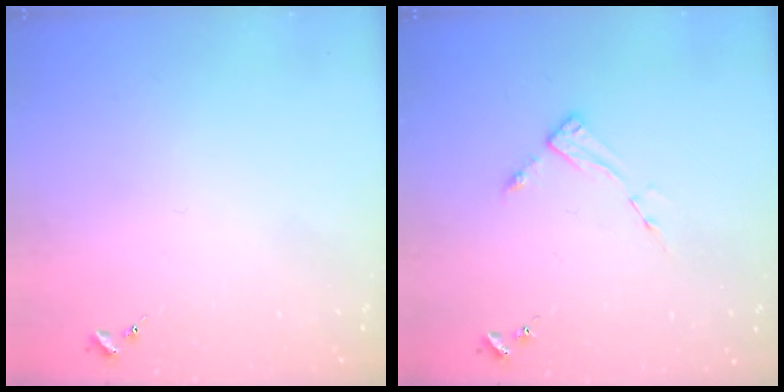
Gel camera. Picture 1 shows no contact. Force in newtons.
{"total": 3.6, "press": 3.5, "slide": 0.4}